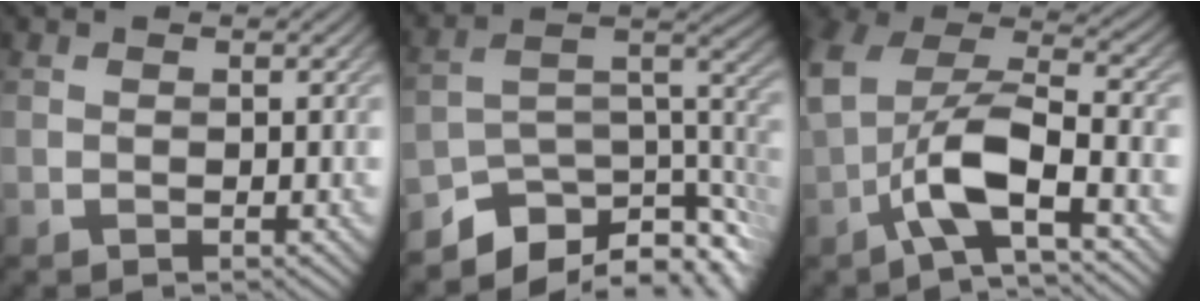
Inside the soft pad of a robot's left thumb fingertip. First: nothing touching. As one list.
[{"total": 10.9, "force": [-8.1, 4.7, 5.6], "torque": [-0.092, -0.011, -0.126]}, {"total": 9.9, "force": [-3.3, 4.3, 8.3], "torque": [-0.161, 0.007, -0.077]}]